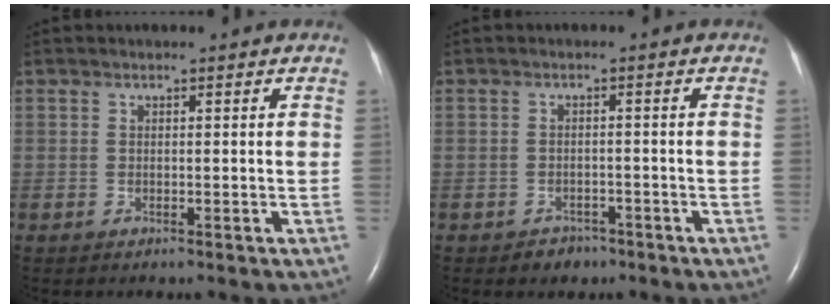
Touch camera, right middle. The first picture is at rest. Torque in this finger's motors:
{"motor_torque": [0.07, -0.06, -0.01, 0.00]}